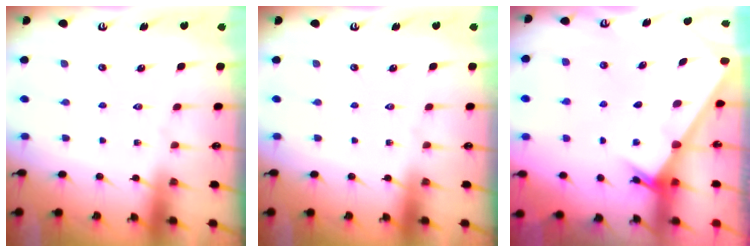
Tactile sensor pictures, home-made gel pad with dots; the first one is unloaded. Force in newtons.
{"total": 0.0}
{"total": 2.5, "press": 2.5, "slide": 0.2}